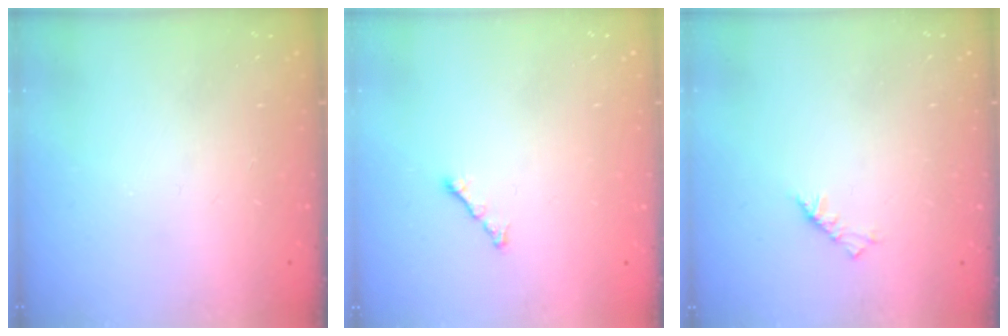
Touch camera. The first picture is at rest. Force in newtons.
{"total": 1.7, "press": 1.6, "slide": 0.6}
{"total": 3.7, "press": 3.7, "slide": 0.8}